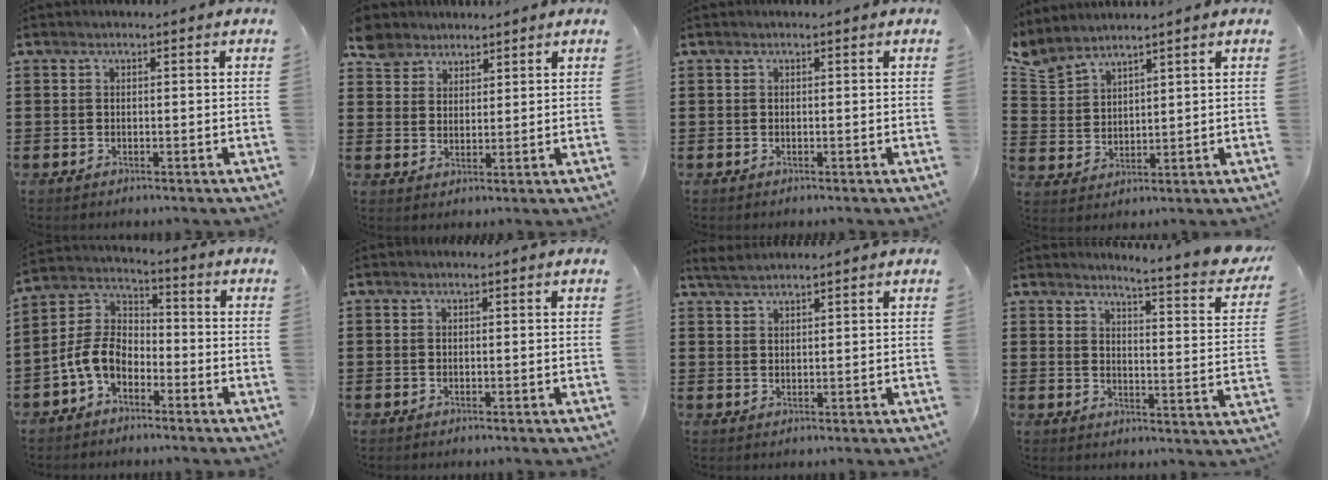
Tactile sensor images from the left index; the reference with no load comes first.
{"total": 4.7, "force": [4.0, 2.4, 0.4], "torque": [-0.028, 0.000, 0.078]}
{"total": 0.0}
{"total": 4.2, "force": [3.9, 1.3, 0.7], "torque": [-0.032, -0.012, 0.073]}
{"total": 6.7, "force": [-3.7, 4.0, 4.0], "torque": [-0.118, -0.005, -0.084]}
{"total": 0.0}
{"total": 2.2, "force": [2.1, 0.1, 0.7], "torque": [-0.018, 0.002, 0.040]}
{"total": 4.8, "force": [4.3, -0.8, 2.1], "torque": [-0.046, -0.044, 0.063]}